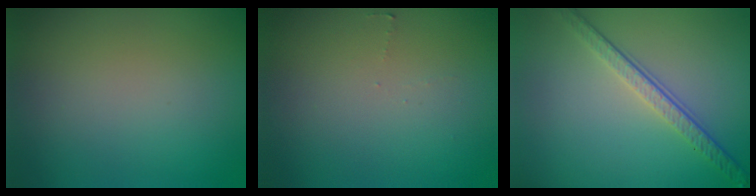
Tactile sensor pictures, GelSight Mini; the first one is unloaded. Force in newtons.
{"total": 0.5, "press": 0.5, "slide": 0.1}
{"total": 3.8, "press": 2.8, "slide": 2.6}